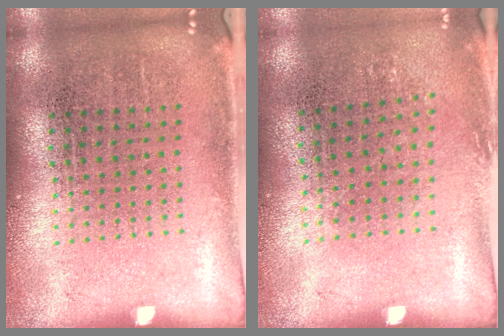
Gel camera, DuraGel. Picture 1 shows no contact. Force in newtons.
{"total": 0.9, "press": 0.6, "slide": 0.6}